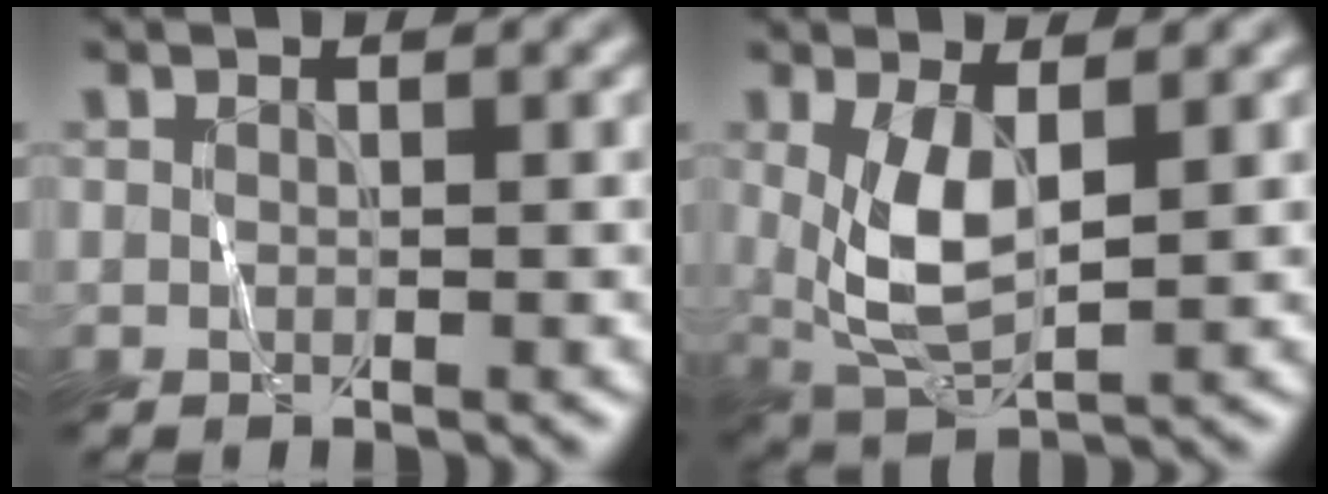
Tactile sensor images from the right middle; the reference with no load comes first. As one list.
[{"total": 4.7, "force": [0.8, 2.0, 4.2], "torque": [-0.100, -0.007, 0.022]}]